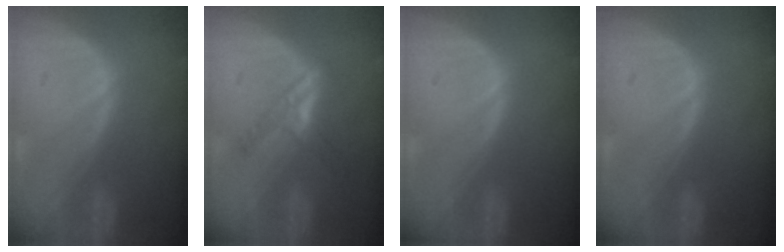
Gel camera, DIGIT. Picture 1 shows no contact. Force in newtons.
{"total": 5.4, "press": 4.8, "slide": 2.6}
{"total": 0.0}
{"total": 0.0}